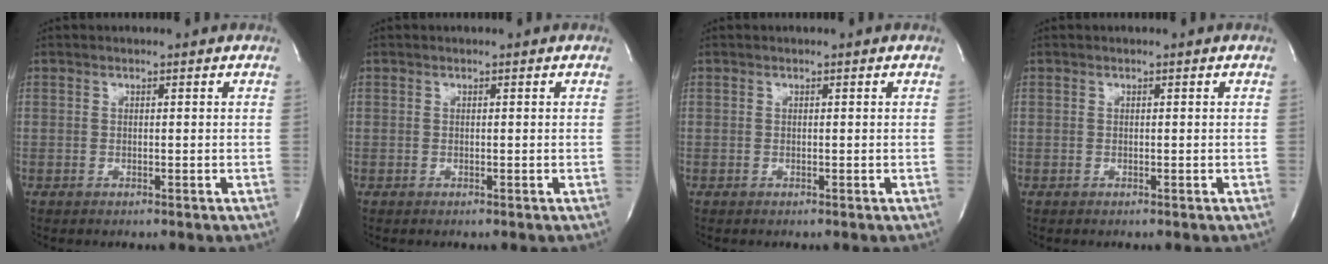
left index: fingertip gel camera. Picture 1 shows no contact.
{"total": 0.0}
{"total": 0.0}
{"total": 0.0}